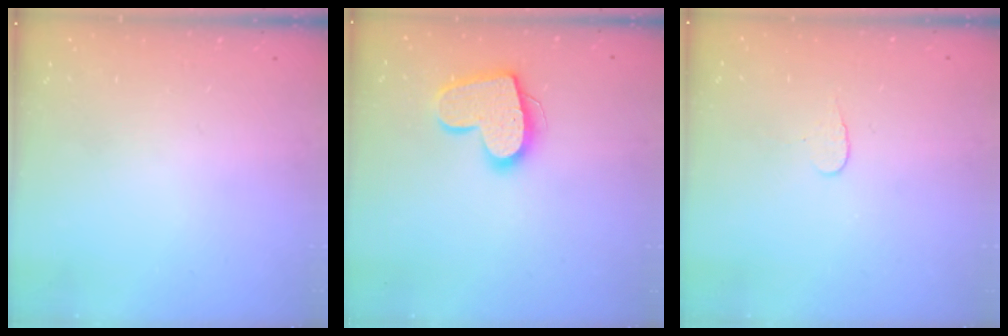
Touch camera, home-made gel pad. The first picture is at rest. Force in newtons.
{"total": 14.9, "press": 14.9, "slide": 1.0}
{"total": 3.9, "press": 3.9, "slide": 0.3}